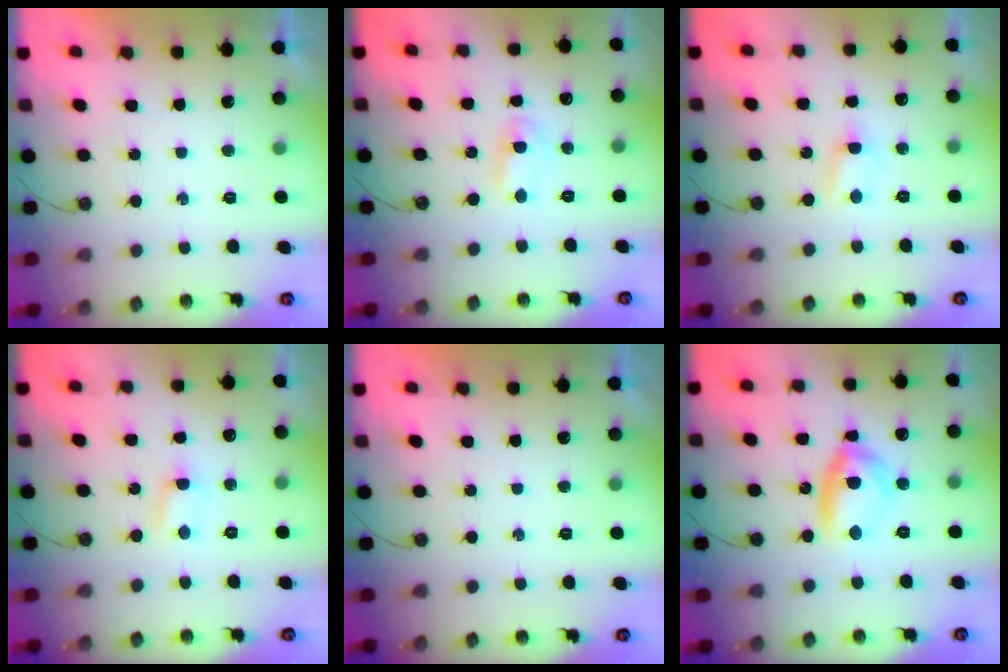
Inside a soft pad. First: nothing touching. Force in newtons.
{"total": 2.8, "press": 2.8, "slide": 0.3}
{"total": 3.4, "press": 3.4, "slide": 0.3}
{"total": 3.2, "press": 3.2, "slide": 0.4}
{"total": 0.0}
{"total": 12.2, "press": 12.1, "slide": 1.1}